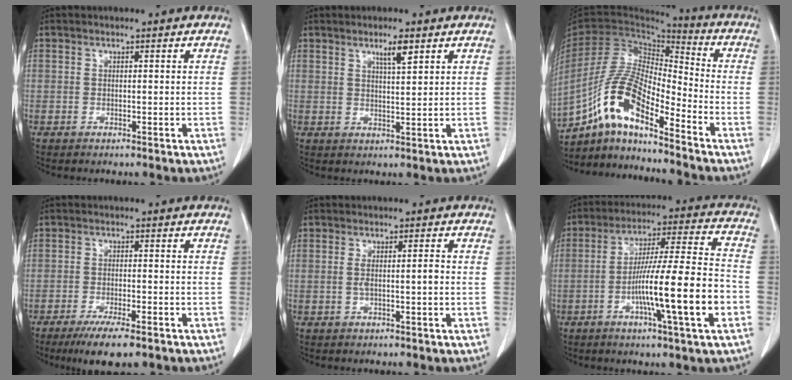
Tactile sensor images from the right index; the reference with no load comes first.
{"total": 3.2, "force": [2.0, 0.2, 2.5], "torque": [-0.046, -0.003, 0.035]}
{"total": 13.5, "force": [-8.4, 3.0, 10.1], "torque": [-0.215, 0.011, -0.157]}
{"total": 7.5, "force": [-5.3, 1.2, 5.1], "torque": [-0.079, -0.015, -0.080]}
{"total": 2.2, "force": [-0.3, 0.1, 2.2], "torque": [-0.041, 0.003, -0.005]}
{"total": 15.9, "force": [-4.9, 0.0, 15.2], "torque": [-0.257, 0.000, -0.082]}